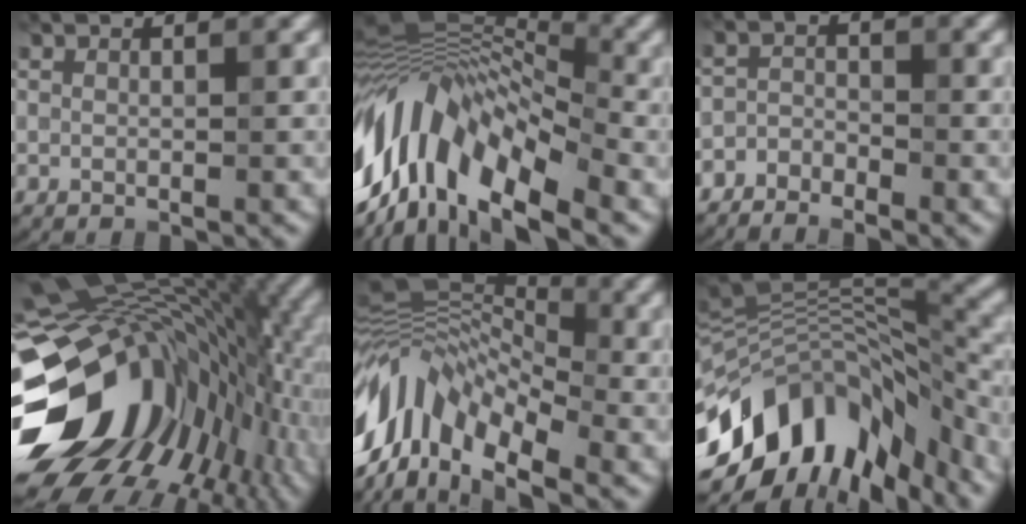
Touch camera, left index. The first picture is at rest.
{"total": 11.9, "force": [-4.9, 5.8, 9.1], "torque": [-0.205, 0.007, -0.057]}
{"total": 4.7, "force": [-4.3, -0.8, -1.8], "torque": [0.003, -0.014, -0.046]}
{"total": 15.6, "force": [-4.7, 10.8, 10.3], "torque": [-0.206, -0.030, -0.022]}
{"total": 9.1, "force": [-5.2, 4.3, 6.2], "torque": [-0.145, 0.005, -0.075]}
{"total": 12.2, "force": [-8.4, 4.9, 7.4], "torque": [-0.166, 0.010, -0.110]}